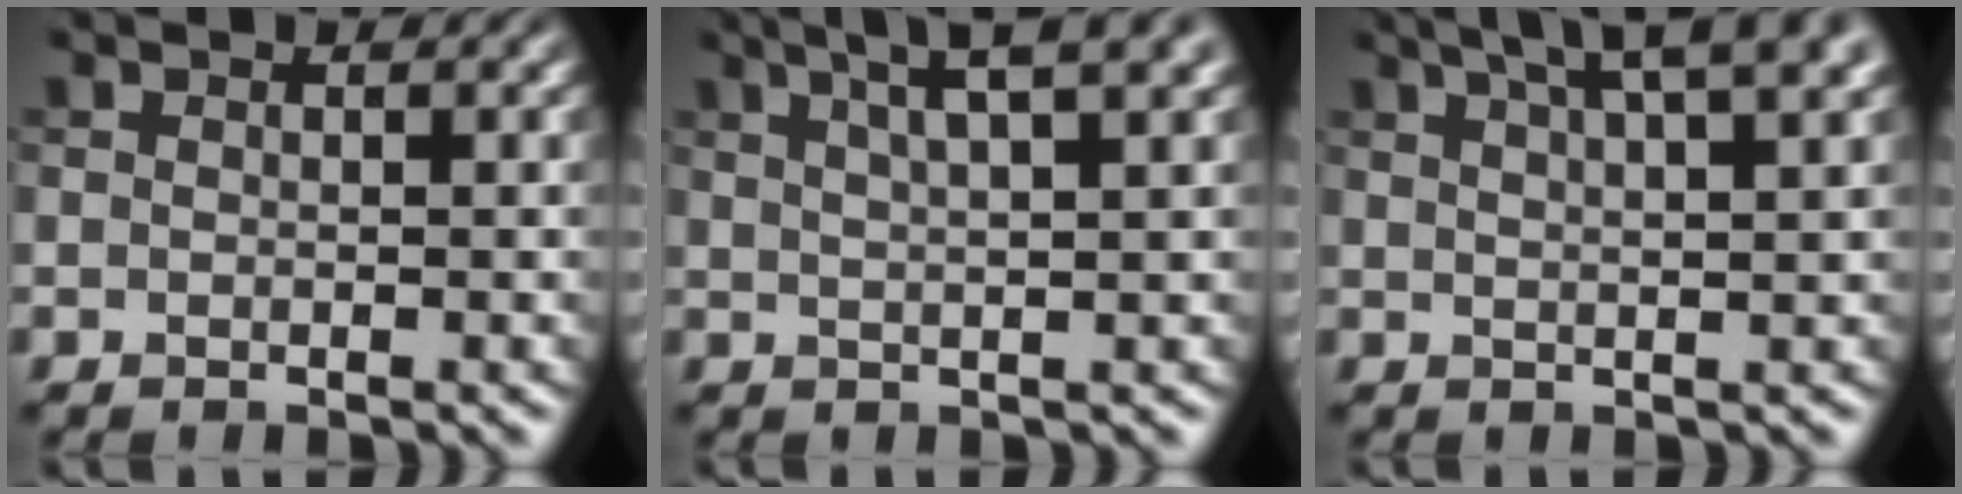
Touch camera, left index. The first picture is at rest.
{"total": 6.0, "force": [3.7, 1.3, 4.5], "torque": [-0.055, 0.022, 0.045]}
{"total": 8.2, "force": [5.3, 2.3, 5.8], "torque": [-0.063, 0.036, 0.050]}